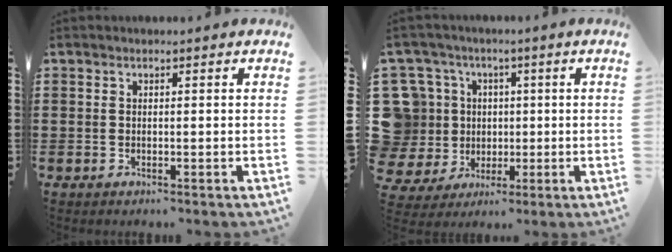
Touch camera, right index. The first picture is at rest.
{"total": 10.5, "force": [1.3, 10.1, 2.7], "torque": [-0.114, -0.008, 0.032]}